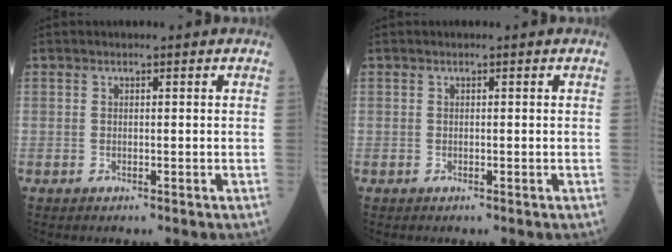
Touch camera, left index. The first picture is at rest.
{"total": 0.0}